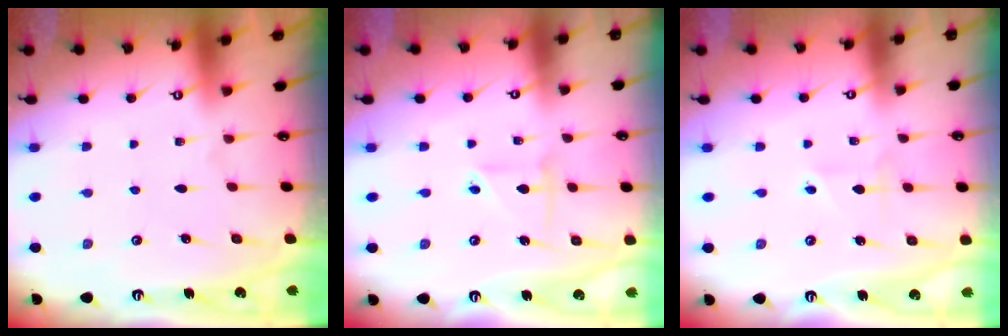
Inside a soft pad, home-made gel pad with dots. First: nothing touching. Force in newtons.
{"total": 3.2, "press": 3.2, "slide": 0.2}
{"total": 2.1, "press": 2.0, "slide": 0.9}